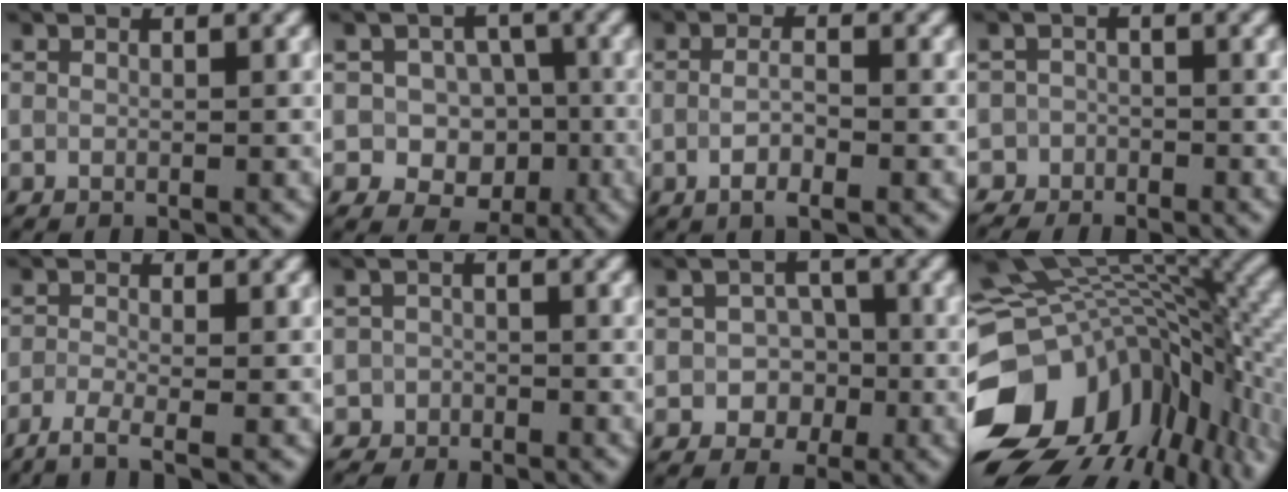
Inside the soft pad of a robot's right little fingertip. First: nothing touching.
{"total": 6.4, "force": [-2.3, 5.6, 1.8], "torque": [0.006, 0.010, -0.050]}
{"total": 1.7, "force": [-1.3, 0.1, 1.1], "torque": [-0.027, -0.004, -0.018]}
{"total": 3.1, "force": [-2.5, 1.1, -1.5], "torque": [0.039, 0.006, -0.041]}
{"total": 2.9, "force": [-2.6, 0.1, 1.2], "torque": [-0.022, -0.003, -0.056]}
{"total": 2.9, "force": [-2.4, 0.7, -1.4], "torque": [0.034, 0.002, -0.042]}
{"total": 3.2, "force": [-1.7, 2.7, 0.5], "torque": [0.027, 0.003, -0.030]}
{"total": 17.0, "force": [-7.5, 10.9, 10.8], "torque": [-0.236, -0.025, -0.097]}